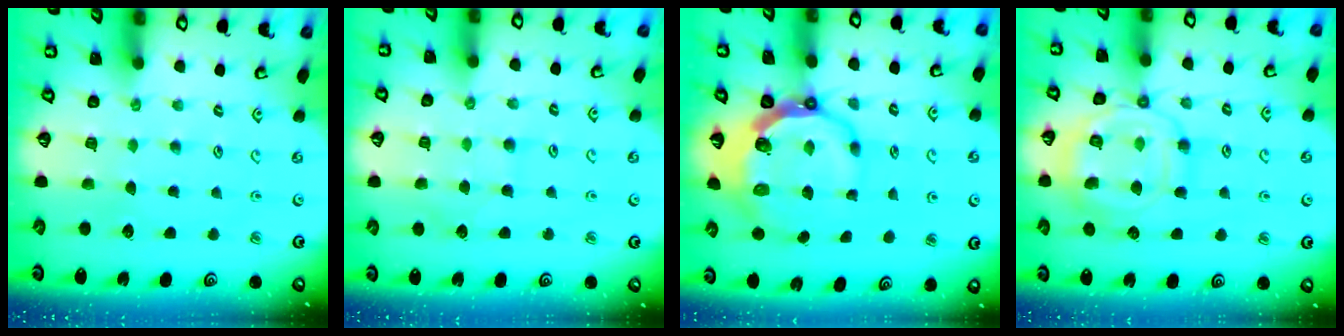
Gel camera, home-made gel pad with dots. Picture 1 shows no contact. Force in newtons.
{"total": 5.7, "press": 5.7, "slide": 0.6}
{"total": 9.6, "press": 8.6, "slide": 4.3}
{"total": 13.3, "press": 13.2, "slide": 1.2}